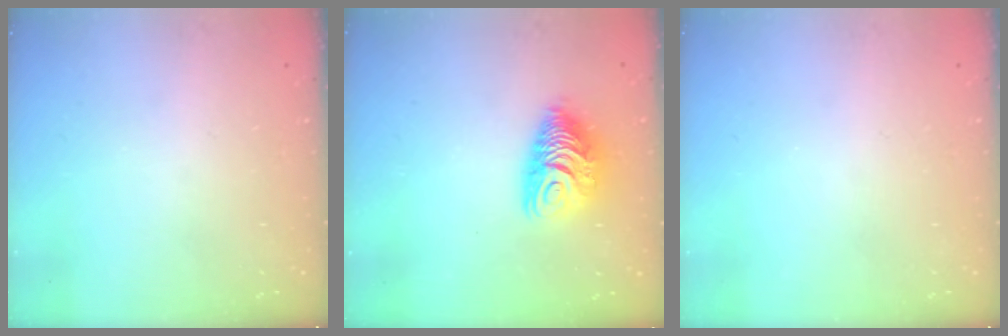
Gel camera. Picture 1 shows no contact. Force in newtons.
{"total": 10.2, "press": 10.2, "slide": 0.7}
{"total": 0.0}